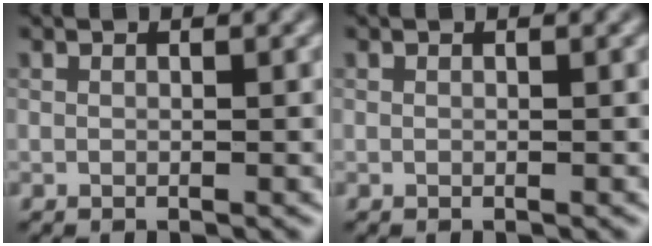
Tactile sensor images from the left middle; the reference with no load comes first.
{"total": 0.0}